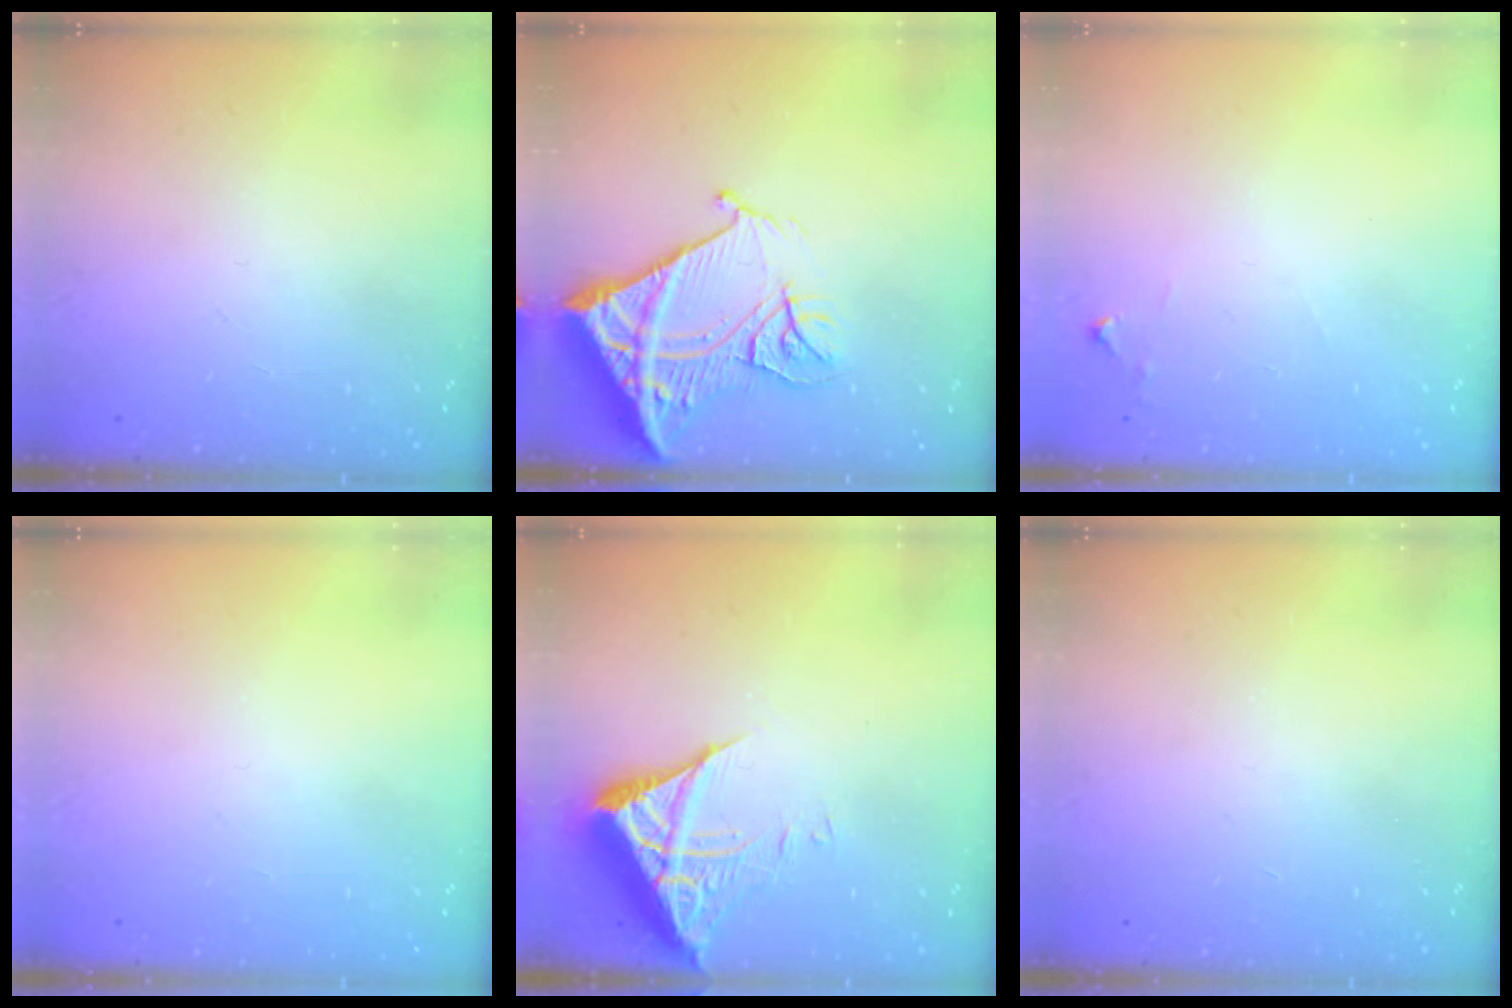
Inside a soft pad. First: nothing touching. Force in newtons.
{"total": 17.6, "press": 17.4, "slide": 2.1}
{"total": 4.4, "press": 4.4, "slide": 0.7}
{"total": 0.0}
{"total": 7.2, "press": 7.2, "slide": 0.6}
{"total": 0.0}